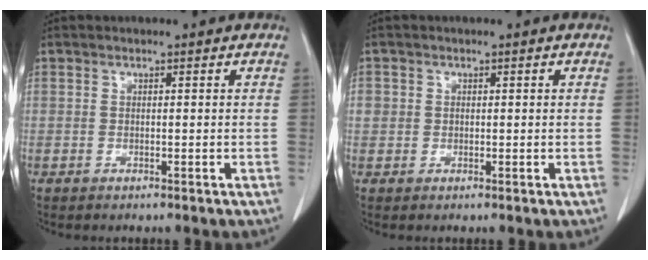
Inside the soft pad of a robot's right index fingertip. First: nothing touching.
{"total": 2.0, "force": [0.2, 1.9, 0.5], "torque": [-0.002, 0.008, 0.007]}